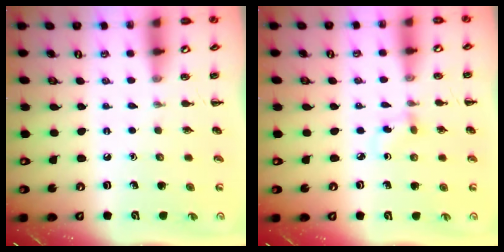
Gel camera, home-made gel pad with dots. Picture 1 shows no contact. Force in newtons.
{"total": 2.3, "press": 2.0, "slide": 1.1}